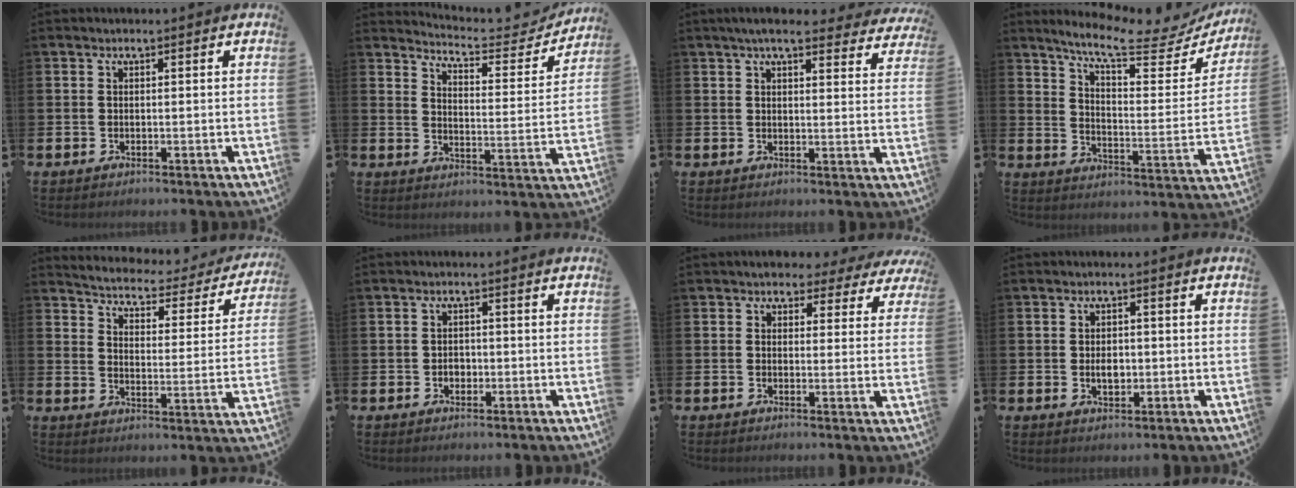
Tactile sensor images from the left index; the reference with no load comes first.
{"total": 5.3, "force": [5.2, 0.9, 1.1], "torque": [-0.035, -0.044, 0.082]}
{"total": 5.3, "force": [4.8, 0.9, 2.1], "torque": [-0.040, -0.017, 0.084]}
{"total": 9.5, "force": [7.9, 1.8, 4.9], "torque": [-0.108, -0.055, 0.128]}
{"total": 3.9, "force": [3.7, 0.8, 0.8], "torque": [-0.039, -0.037, 0.055]}
{"total": 1.7, "force": [-0.4, 1.4, 1.0], "torque": [-0.011, 0.003, -0.011]}
{"total": 2.9, "force": [2.1, 1.8, 0.6], "torque": [-0.010, -0.014, 0.030]}
{"total": 2.7, "force": [-0.1, 1.8, 2.0], "torque": [-0.024, -0.001, -0.007]}